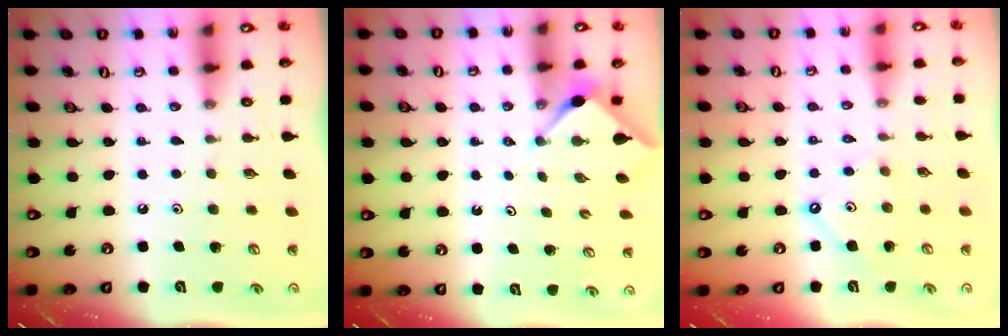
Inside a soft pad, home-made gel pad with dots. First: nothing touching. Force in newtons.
{"total": 3.0, "press": 3.0, "slide": 0.4}
{"total": 4.1, "press": 4.1, "slide": 0.6}